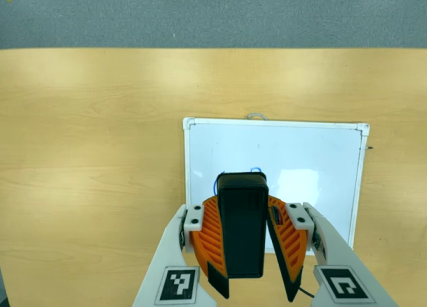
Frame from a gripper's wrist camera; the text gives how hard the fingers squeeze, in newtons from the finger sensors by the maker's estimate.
{"total": 10.0, "left": 9.1, "right": 10.8}